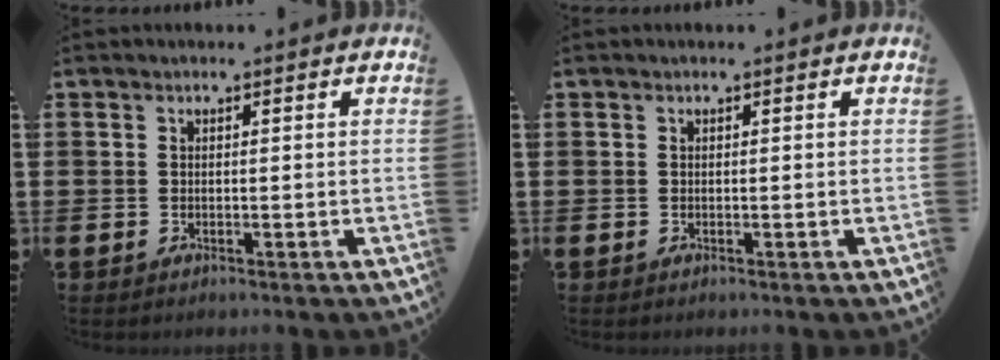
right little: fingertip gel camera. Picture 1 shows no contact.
{"total": 0.0}